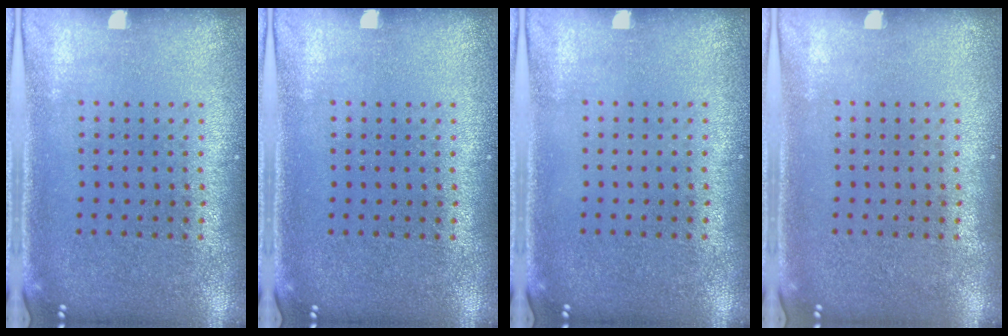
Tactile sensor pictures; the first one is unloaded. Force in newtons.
{"total": 0.0}
{"total": 0.0}
{"total": 0.0}